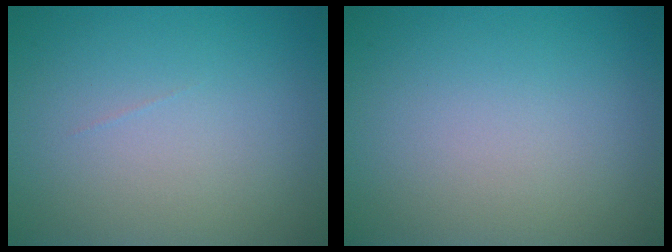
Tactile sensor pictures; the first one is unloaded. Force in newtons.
{"total": 0.0}